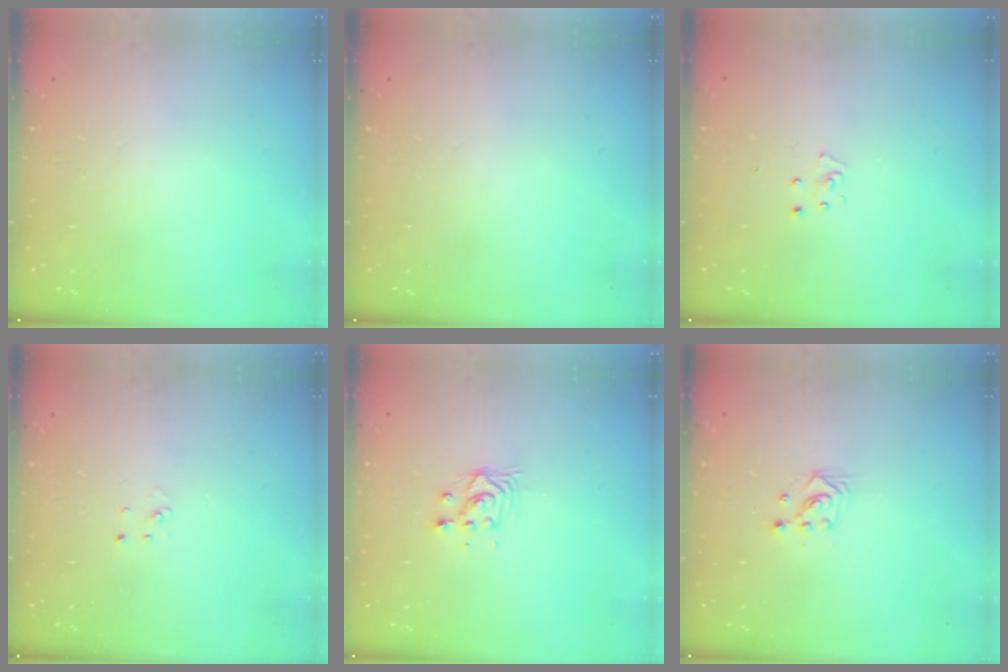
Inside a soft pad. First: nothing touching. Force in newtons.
{"total": 0.0}
{"total": 2.6, "press": 2.6, "slide": 0.2}
{"total": 2.0, "press": 2.0, "slide": 0.2}
{"total": 3.8, "press": 3.8, "slide": 0.2}
{"total": 2.2, "press": 2.2, "slide": 0.2}